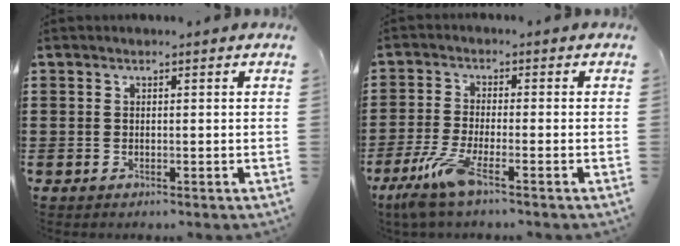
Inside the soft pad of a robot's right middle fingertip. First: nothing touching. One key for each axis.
{"total": 6.2, "fx": -3.6, "fy": 1.0, "fz": 5.0, "tx": -0.122, "ty": -0.019, "tz": -0.071}